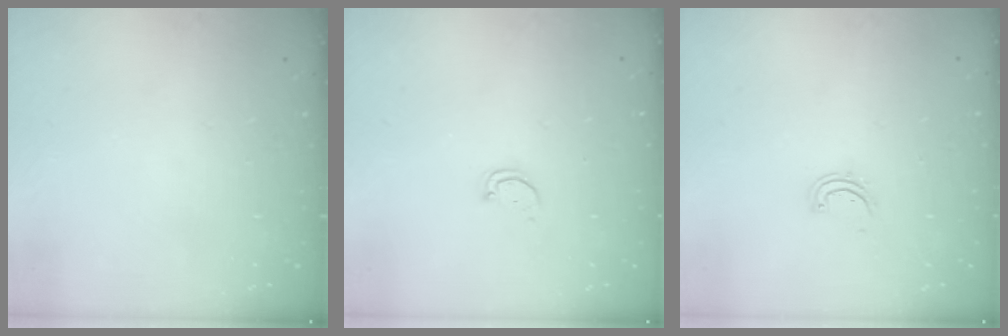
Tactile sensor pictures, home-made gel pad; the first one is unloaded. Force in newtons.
{"total": 1.8, "press": 1.8, "slide": 0.1}
{"total": 2.5, "press": 2.5, "slide": 0.3}